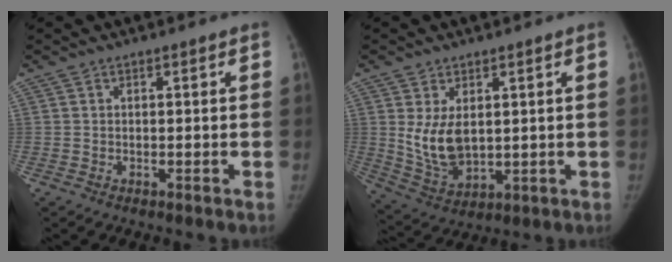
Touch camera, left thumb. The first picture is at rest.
{"total": 8.7, "force": [1.7, 5.1, 6.8], "torque": [-0.118, -0.019, 0.053]}